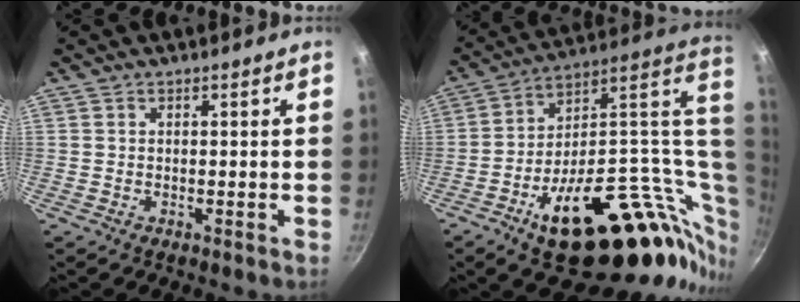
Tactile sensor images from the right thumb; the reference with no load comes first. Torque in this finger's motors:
{"motor_torque": [3.61, 1.40, 1.63, -1.14, 0.41]}